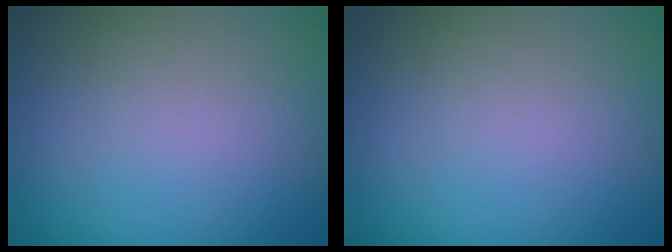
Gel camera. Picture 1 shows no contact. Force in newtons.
{"total": 0.0}